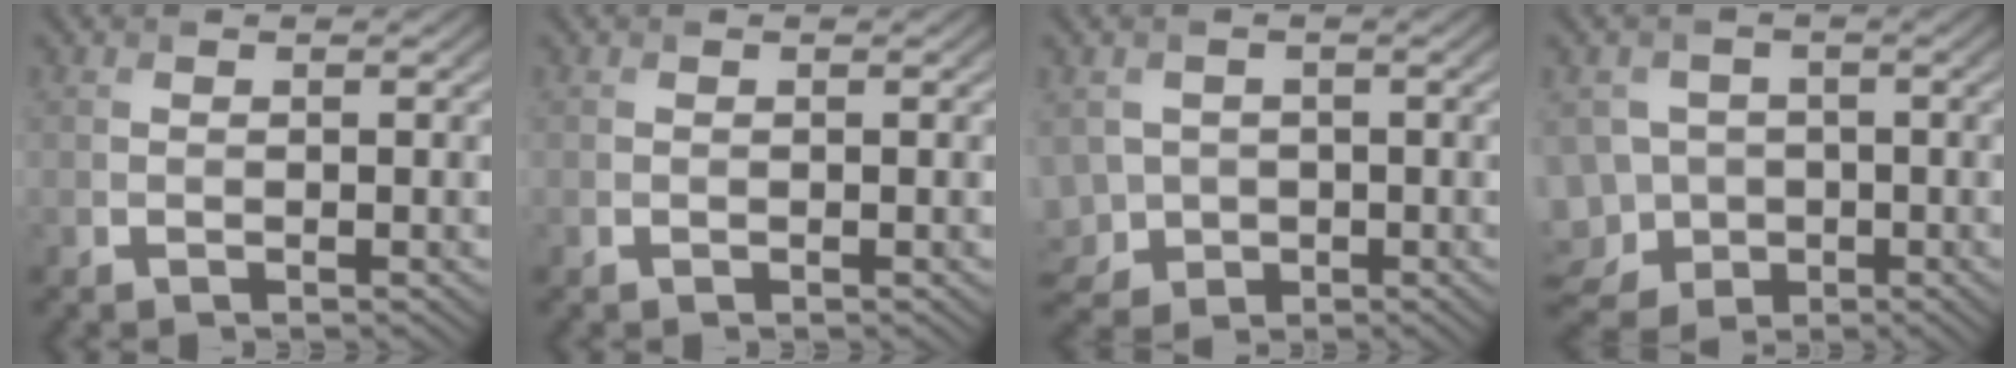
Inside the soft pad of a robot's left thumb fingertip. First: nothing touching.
{"total": 0.0}
{"total": 4.0, "force": [-1.1, 3.5, 1.6], "torque": [-0.045, -0.007, -0.031]}
{"total": 7.4, "force": [-3.4, 6.0, 2.6], "torque": [-0.061, -0.013, -0.075]}